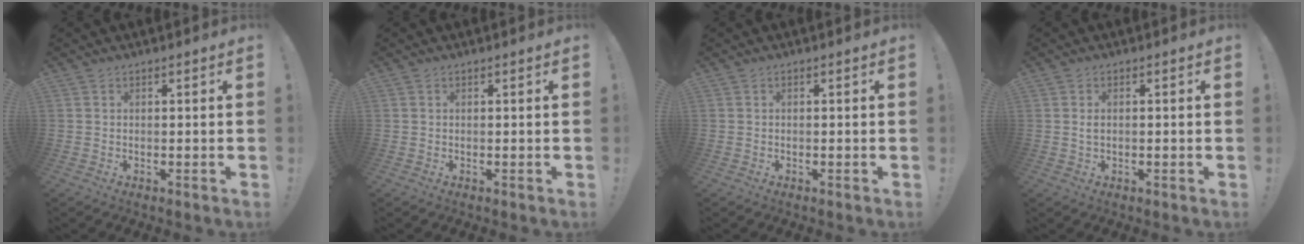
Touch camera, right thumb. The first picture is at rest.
{"total": 0.0}
{"total": 0.0}
{"total": 1.1, "force": [0.2, 0.8, 0.7], "torque": [-0.016, 0.004, 0.004]}